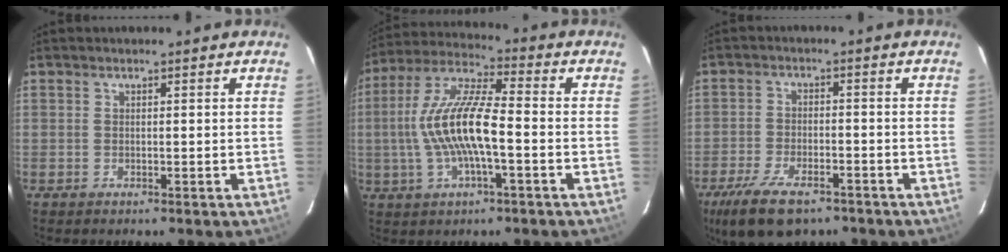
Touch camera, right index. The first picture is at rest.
{"total": 13.7, "force": [-2.0, 3.2, 13.2], "torque": [-0.267, 0.008, -0.041]}
{"total": 12.9, "force": [-8.8, 5.4, 7.7], "torque": [-0.175, -0.025, -0.151]}